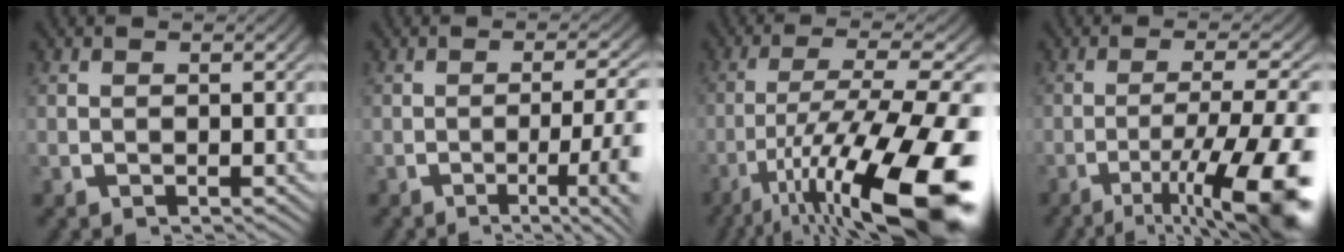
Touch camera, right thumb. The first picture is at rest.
{"total": 6.5, "force": [-2.9, 2.1, 5.4], "torque": [-0.085, -0.011, -0.042]}
{"total": 16.4, "force": [-5.4, 7.1, 13.7], "torque": [-0.232, -0.053, -0.052]}
{"total": 11.1, "force": [-4.1, 4.4, 9.4], "torque": [-0.139, -0.029, -0.047]}